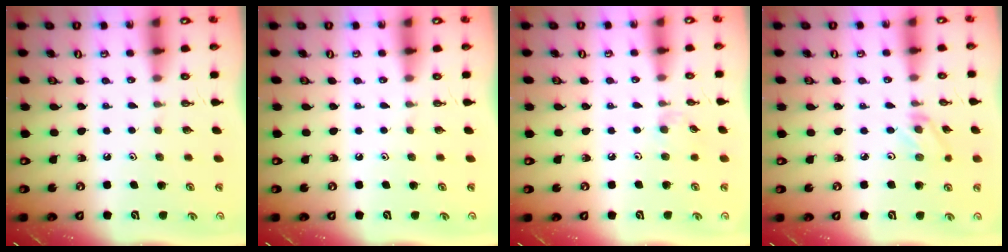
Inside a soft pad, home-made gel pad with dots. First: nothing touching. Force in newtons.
{"total": 0.0}
{"total": 3.2, "press": 3.1, "slide": 0.6}
{"total": 2.6, "press": 2.6, "slide": 0.4}